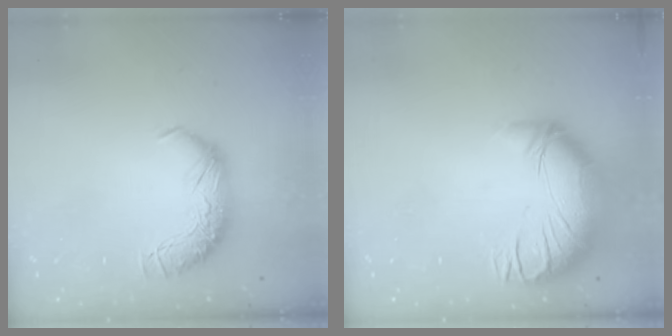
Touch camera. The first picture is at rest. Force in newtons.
{"total": 3.6, "press": 2.0, "slide": 3.1}